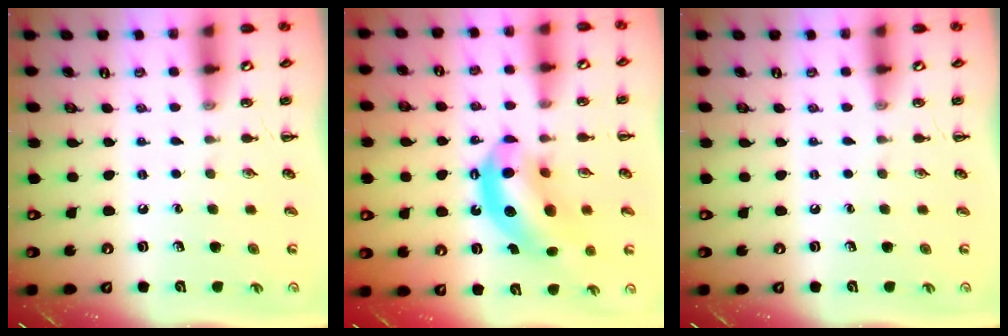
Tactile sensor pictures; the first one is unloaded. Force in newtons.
{"total": 13.3, "press": 12.8, "slide": 3.7}
{"total": 0.0}